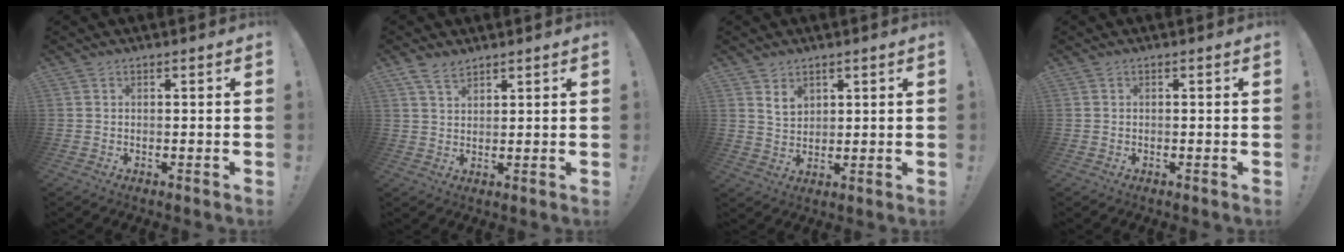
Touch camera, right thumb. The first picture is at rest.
{"total": 5.0, "force": [3.7, 2.4, 2.4], "torque": [-0.046, -0.014, 0.070]}
{"total": 5.6, "force": [3.7, 3.6, 2.0], "torque": [-0.025, -0.020, 0.068]}
{"total": 0.0}